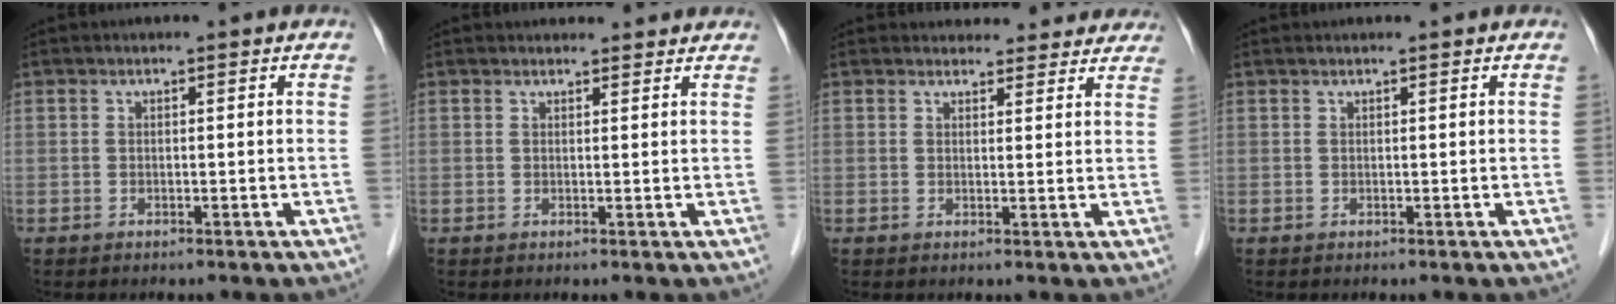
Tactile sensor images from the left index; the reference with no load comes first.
{"total": 5.1, "force": [4.8, 1.5, 1.0], "torque": [-0.006, 0.019, 0.051]}
{"total": 10.8, "force": [10.1, 3.6, 1.4], "torque": [0.019, 0.010, 0.097]}
{"total": 1.1, "force": [1.0, 0.0, 0.4], "torque": [-0.007, 0.015, 0.018]}